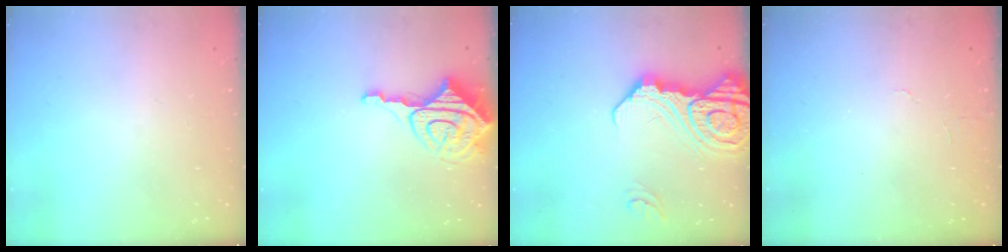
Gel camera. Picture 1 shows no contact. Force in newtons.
{"total": 11.7, "press": 11.7, "slide": 1.1}
{"total": 19.9, "press": 19.7, "slide": 2.5}
{"total": 3.4, "press": 3.4, "slide": 0.3}